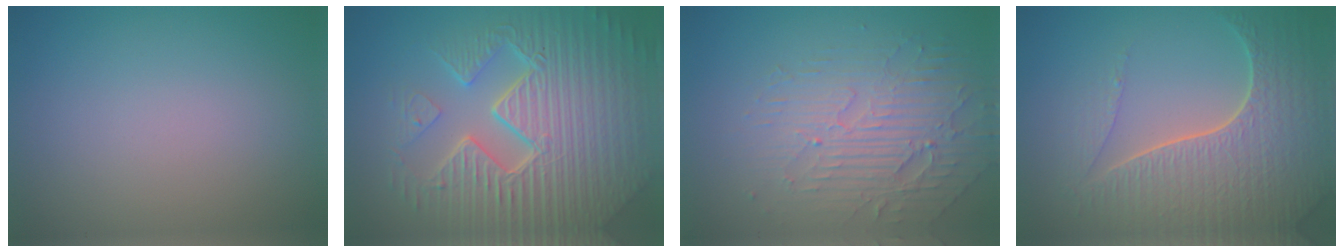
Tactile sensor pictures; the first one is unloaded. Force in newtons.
{"total": 11.3, "press": 7.2, "slide": 8.6}
{"total": 4.4, "press": 3.9, "slide": 2.2}
{"total": 7.5, "press": 5.6, "slide": 5.0}